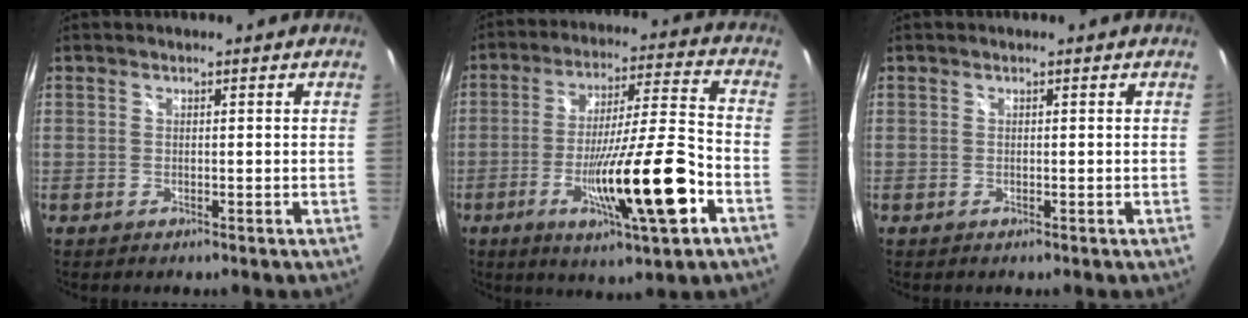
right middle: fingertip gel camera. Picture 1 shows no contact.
{"total": 17.7, "force": [-7.0, 1.1, 16.2], "torque": [-0.288, -0.025, -0.117]}
{"total": 0.0}